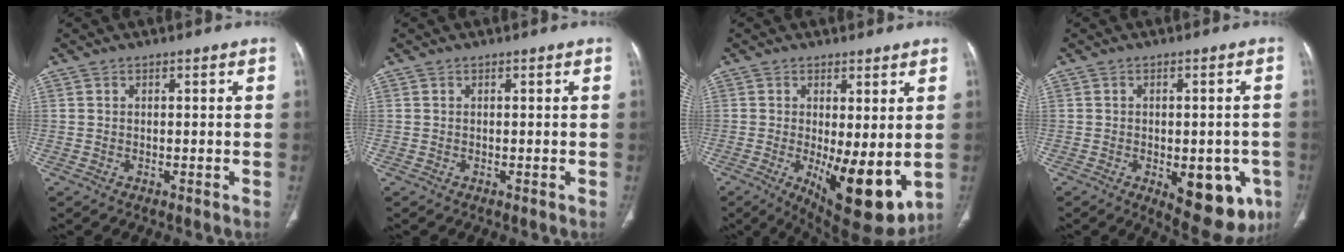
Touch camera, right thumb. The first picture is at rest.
{"total": 0.0}
{"total": 12.3, "force": [-1.8, 4.3, 11.3], "torque": [-0.164, -0.031, -0.012]}
{"total": 13.3, "force": [-4.7, 6.5, 10.6], "torque": [-0.106, 0.002, -0.044]}